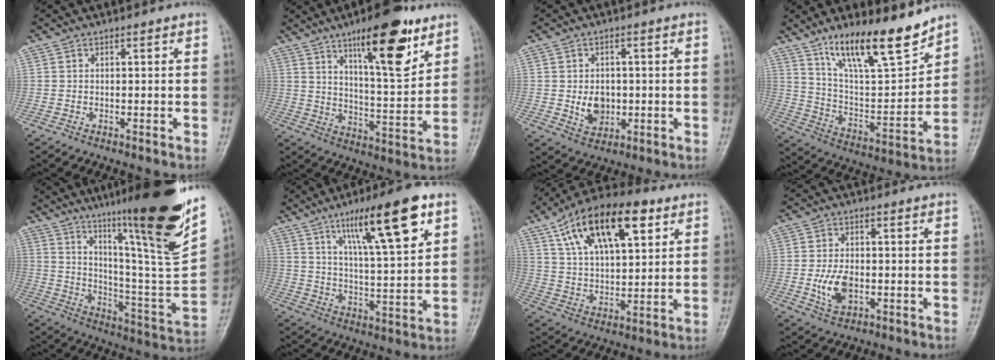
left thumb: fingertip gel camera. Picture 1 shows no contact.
{"total": 16.4, "force": [9.6, 4.6, 12.5], "torque": [-0.164, -0.056, 0.154]}
{"total": 5.6, "force": [-0.4, 4.3, 3.5], "torque": [-0.037, -0.002, 0.001]}
{"total": 17.4, "force": [12.7, 4.2, 11.1], "torque": [-0.156, -0.078, 0.229]}
{"total": 29.5, "force": [18.3, 3.2, 22.9], "torque": [-0.328, -0.083, 0.285]}
{"total": 16.5, "force": [8.6, 3.1, 13.7], "torque": [-0.213, -0.033, 0.144]}
{"total": 19.4, "force": [9.2, 8.9, 14.6], "torque": [-0.224, -0.012, 0.159]}
{"total": 6.2, "force": [-1.2, 3.6, 4.8], "torque": [-0.091, 0.000, -0.019]}